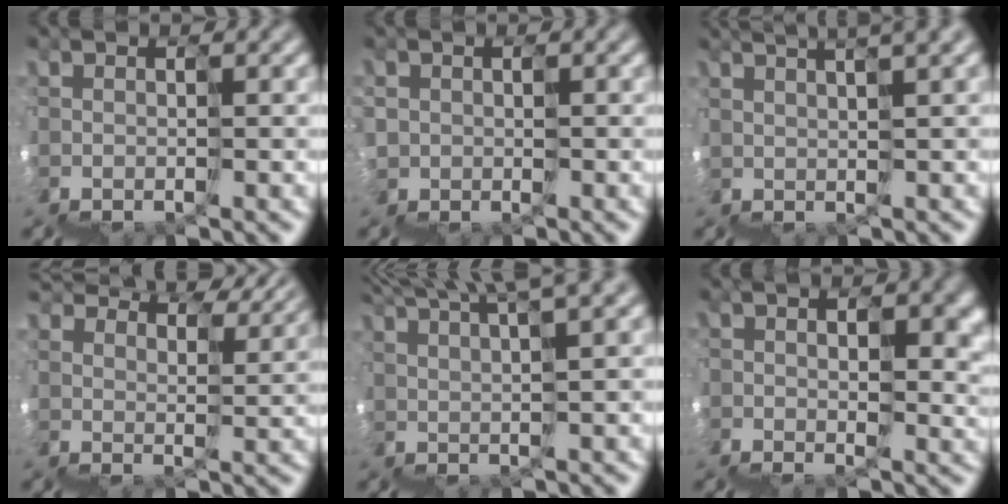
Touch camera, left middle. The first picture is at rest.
{"total": 2.4, "force": [0.9, 0.8, -2.1], "torque": [0.033, 0.013, 0.012]}
{"total": 6.6, "force": [5.1, 1.2, 4.0], "torque": [-0.030, 0.063, 0.080]}
{"total": 11.2, "force": [10.4, 2.9, 3.1], "torque": [-0.068, 0.067, 0.162]}
{"total": 8.0, "force": [7.3, -0.1, 3.4], "torque": [-0.031, 0.055, 0.107]}
{"total": 8.3, "force": [1.8, 4.9, 6.4], "torque": [-0.070, 0.009, 0.039]}